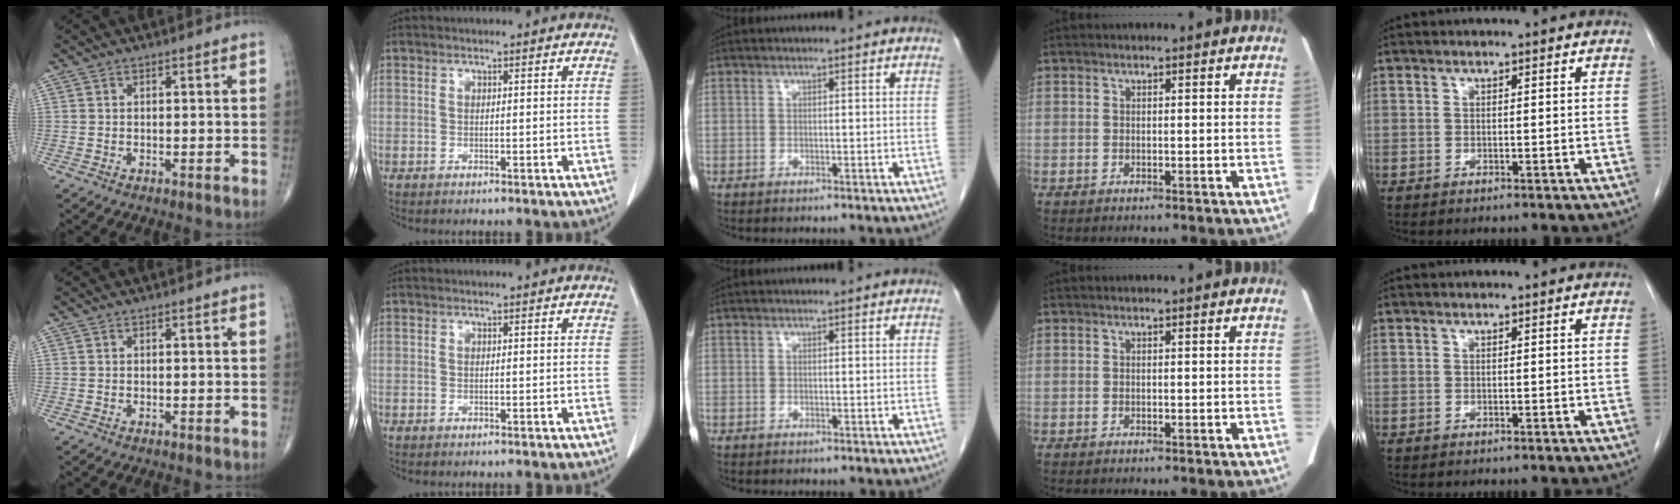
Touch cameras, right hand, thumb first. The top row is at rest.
{}